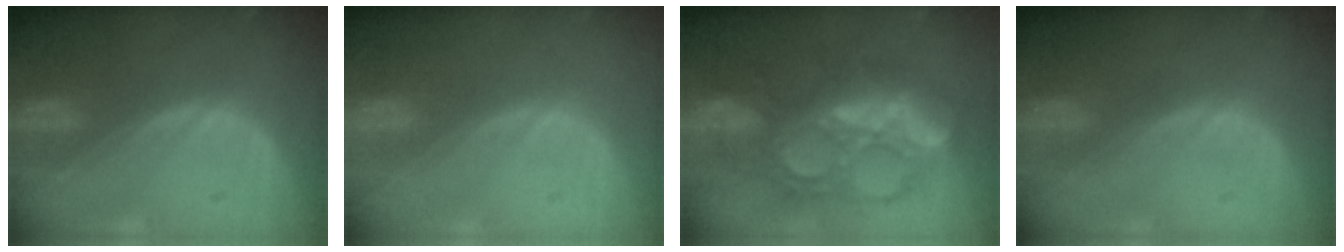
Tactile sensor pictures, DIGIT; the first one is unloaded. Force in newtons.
{"total": 0.0}
{"total": 10.6, "press": 10.5, "slide": 0.7}
{"total": 0.0}